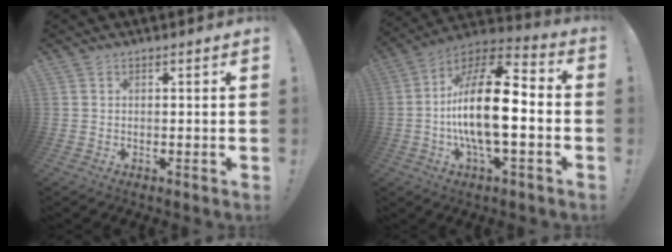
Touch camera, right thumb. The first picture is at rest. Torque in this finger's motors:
{"motor_torque": [0.27, 0.99, 1.94, -0.39, 0.22]}